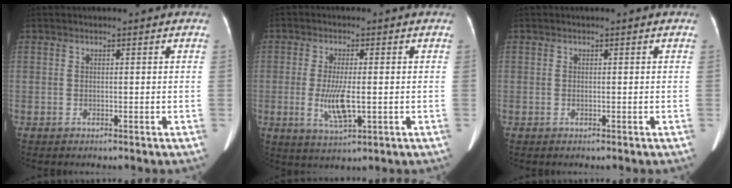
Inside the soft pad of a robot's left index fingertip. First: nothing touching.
{"total": 6.0, "force": [-1.0, 1.5, 5.8], "torque": [-0.119, -0.013, -0.015]}
{"total": 0.0}